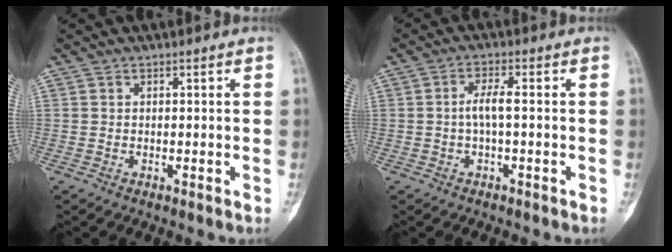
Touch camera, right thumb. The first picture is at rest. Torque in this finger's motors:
{"motor_torque": [0.01, 0.01, 0.39, -0.15, 0.01]}